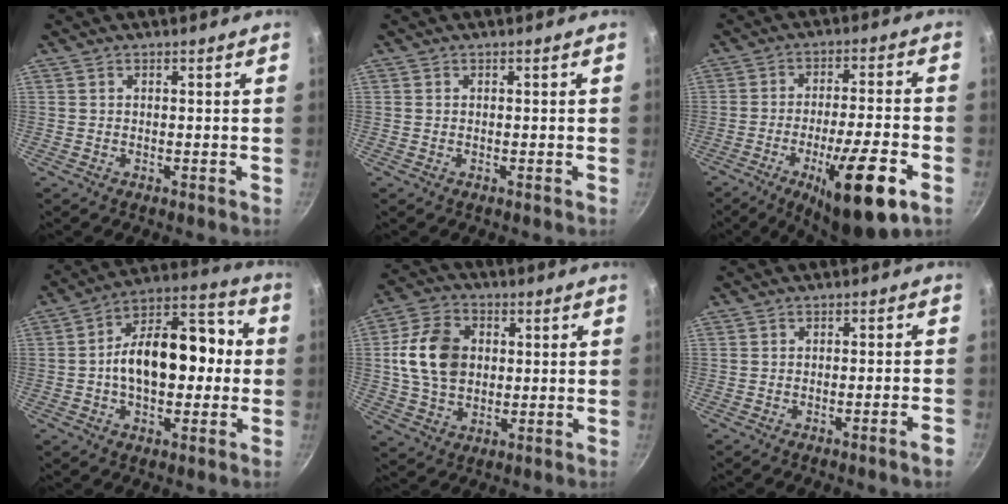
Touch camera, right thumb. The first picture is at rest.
{"total": 0.0}
{"total": 16.8, "force": [-7.2, 3.8, 14.7], "torque": [-0.224, 0.025, -0.107]}
{"total": 18.5, "force": [-0.8, 11.3, 14.6], "torque": [-0.186, 0.052, -0.024]}
{"total": 13.3, "force": [1.5, 9.9, 8.7], "torque": [-0.140, 0.008, 0.022]}
{"total": 3.0, "force": [-1.9, -0.1, 2.3], "torque": [-0.033, 0.017, -0.023]}